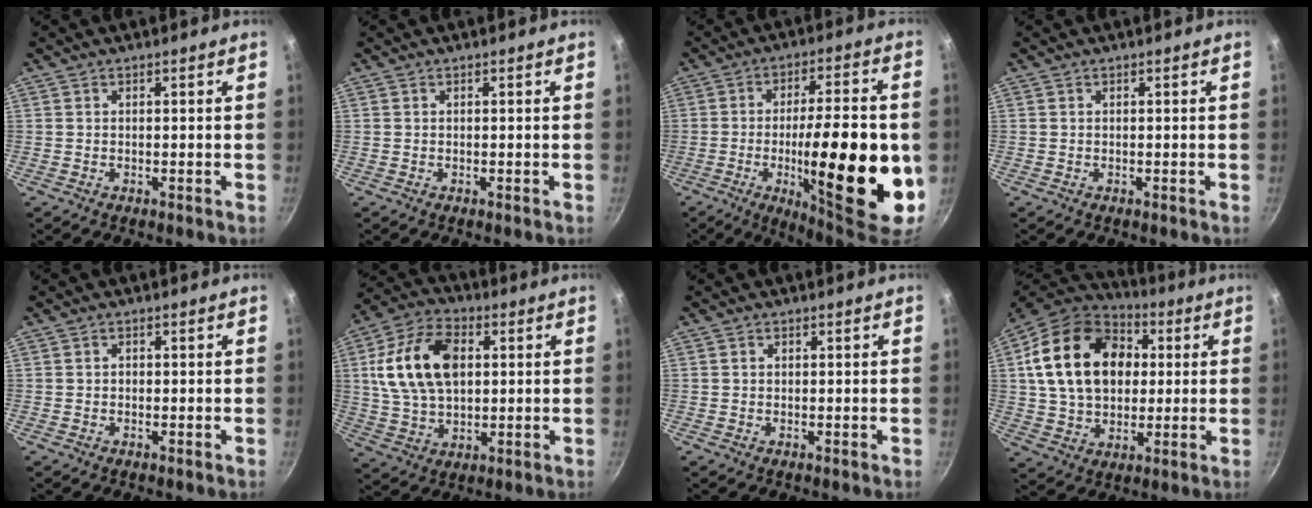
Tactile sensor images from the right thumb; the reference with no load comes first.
{"total": 0.0}
{"total": 24.7, "force": [-4.7, 6.8, 23.3], "torque": [-0.329, 0.010, -0.064]}
{"total": 0.0}
{"total": 0.9, "force": [0.0, 0.8, 0.4], "torque": [-0.005, 0.005, -0.001]}
{"total": 16.8, "force": [3.1, 10.7, 12.5], "torque": [-0.218, 0.007, 0.052]}
{"total": 0.6, "force": [0.1, 0.6, 0.3], "torque": [-0.003, 0.004, 0.002]}
{"total": 23.2, "force": [4.5, 16.7, 15.5], "torque": [-0.249, 0.017, 0.075]}